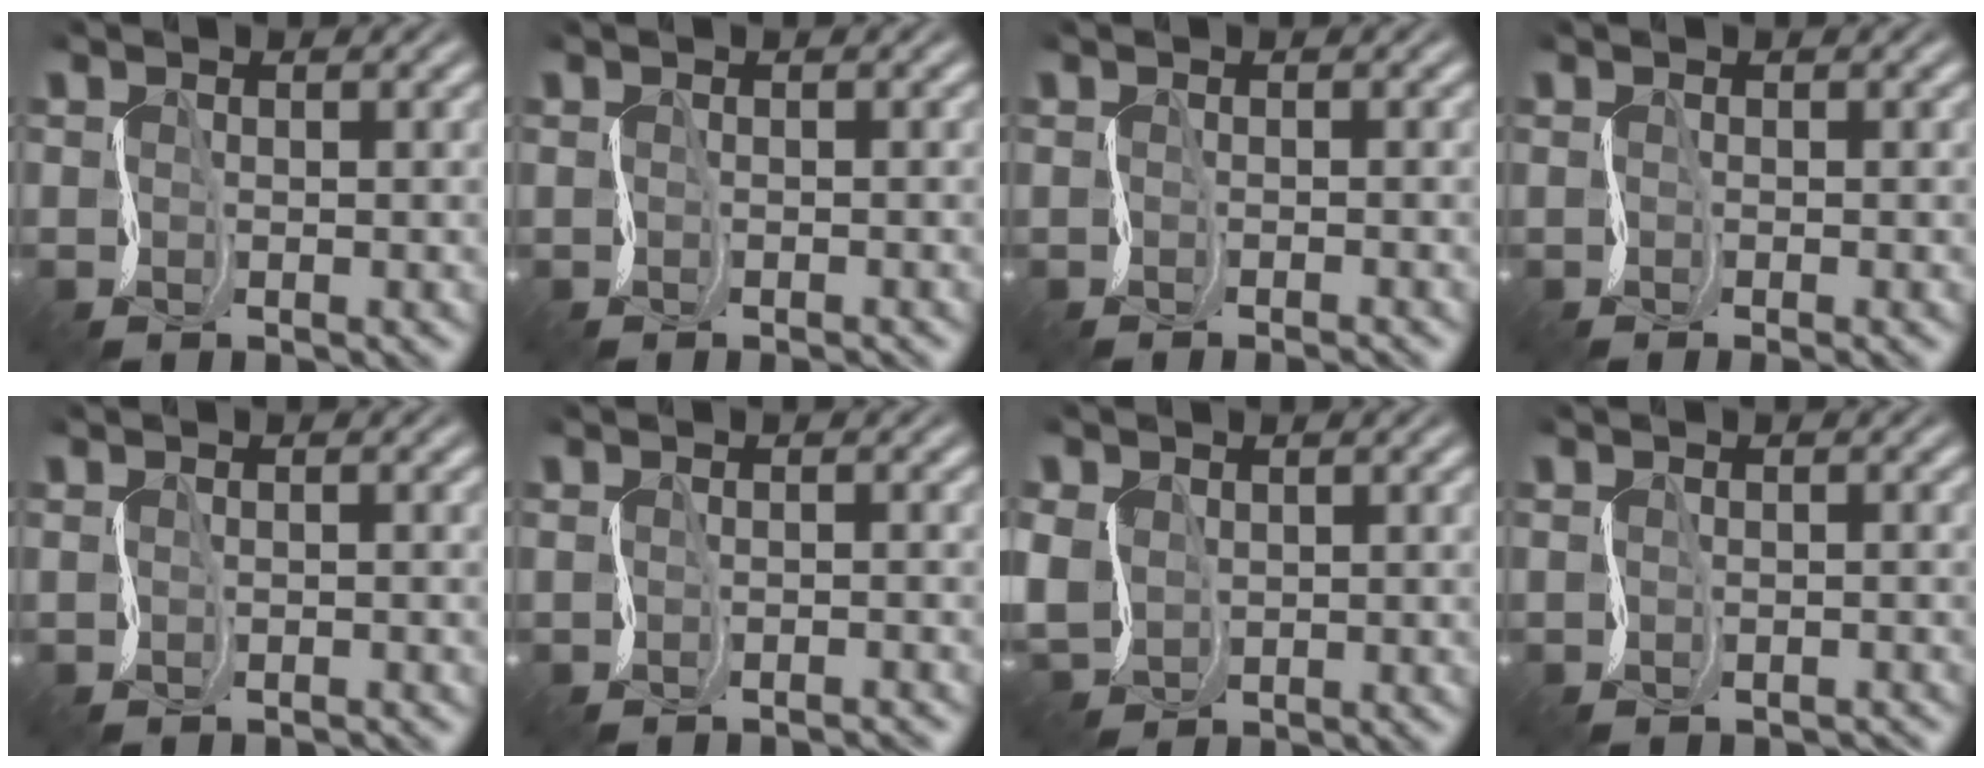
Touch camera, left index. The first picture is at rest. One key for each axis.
{"total": 0.6, "fx": -0.3, "fy": 0.1, "fz": 0.5, "tx": -0.012, "ty": -0.008, "tz": -0.011}
{"total": 0.9, "fx": -0.6, "fy": 0.1, "fz": 0.7, "tx": -0.012, "ty": -0.011, "tz": -0.021}
{"total": 1.0, "fx": -0.1, "fy": 0.2, "fz": 1.0, "tx": -0.016, "ty": -0.002, "tz": -0.009}
{"total": 0.7, "fx": -0.3, "fy": 0.2, "fz": 0.6, "tx": -0.014, "ty": -0.012, "tz": -0.014}
{"total": 1.4, "fx": -1.0, "fy": 0.3, "fz": 0.9, "tx": -0.014, "ty": -0.009, "tz": -0.023}
{"total": 2.8, "fx": 0.1, "fy": 2.4, "fz": 1.4, "tx": -0.048, "ty": -0.001, "tz": -0.003}
{"total": 0.7, "fx": -0.6, "fy": 0.3, "fz": 0.3, "tx": -0.002, "ty": -0.008, "tz": -0.012}